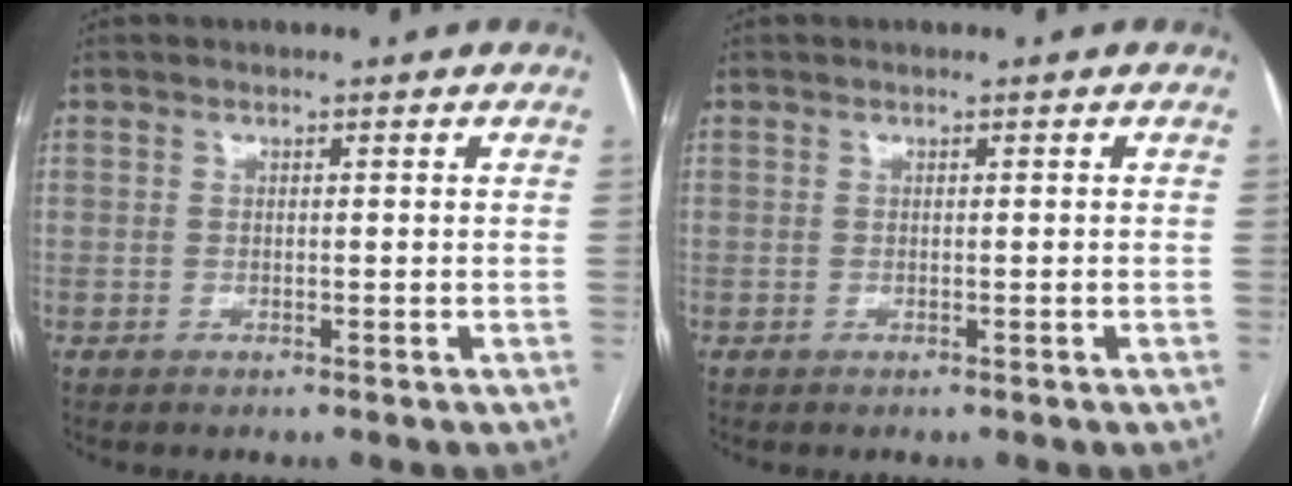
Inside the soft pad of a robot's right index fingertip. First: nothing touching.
{"total": 0.0}